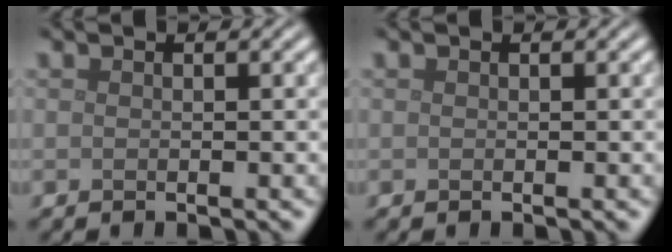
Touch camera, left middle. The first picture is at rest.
{"total": 0.0}